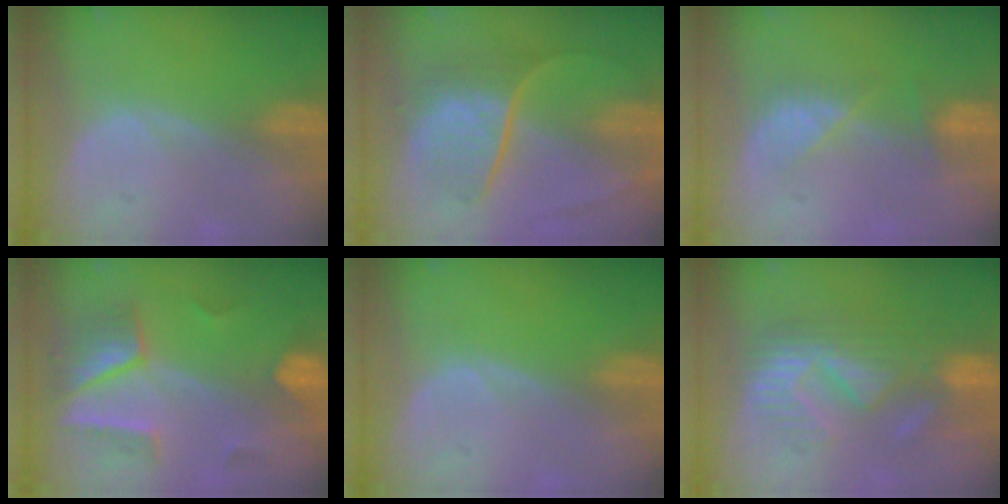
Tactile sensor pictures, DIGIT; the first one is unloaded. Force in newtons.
{"total": 9.0, "press": 7.4, "slide": 5.1}
{"total": 3.7, "press": 3.7, "slide": 0.6}
{"total": 6.8, "press": 6.8, "slide": 0.2}
{"total": 0.0}
{"total": 9.4, "press": 9.0, "slide": 2.7}